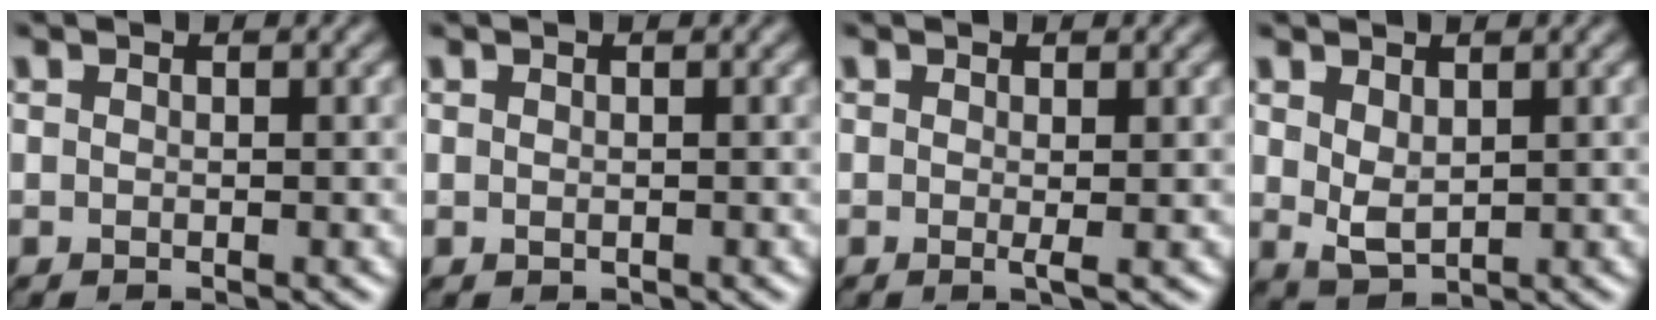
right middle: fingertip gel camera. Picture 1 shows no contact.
{"total": 0.0}
{"total": 1.0, "force": [0.0, 0.0, 1.0], "torque": [-0.017, -0.005, -0.002]}
{"total": 2.4, "force": [0.8, 1.4, 1.7], "torque": [-0.037, -0.005, 0.023]}